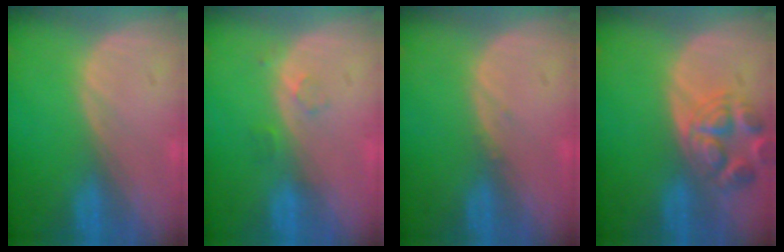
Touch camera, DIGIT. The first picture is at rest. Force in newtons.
{"total": 1.7, "press": 1.7, "slide": 0.2}
{"total": 0.5, "press": 0.5, "slide": 0.2}
{"total": 6.5, "press": 6.2, "slide": 2.1}